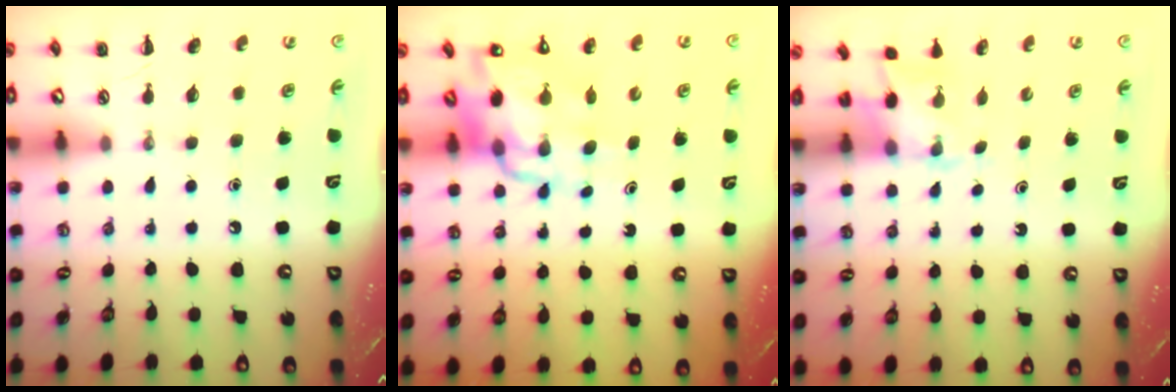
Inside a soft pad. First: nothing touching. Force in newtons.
{"total": 13.7, "press": 13.1, "slide": 4.1}
{"total": 2.6, "press": 2.5, "slide": 0.6}